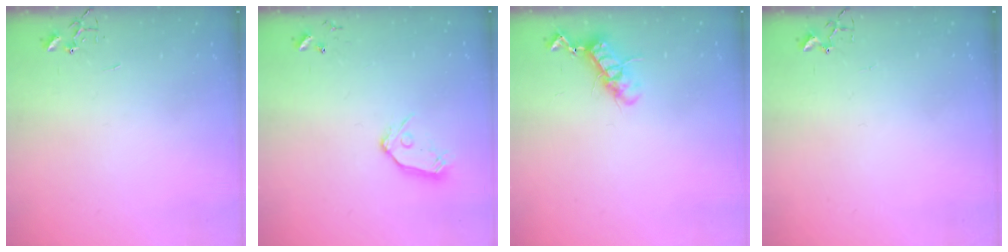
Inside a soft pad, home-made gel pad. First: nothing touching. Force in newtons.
{"total": 9.2, "press": 9.1, "slide": 0.8}
{"total": 11.1, "press": 11.1, "slide": 0.3}
{"total": 3.0, "press": 2.9, "slide": 0.4}